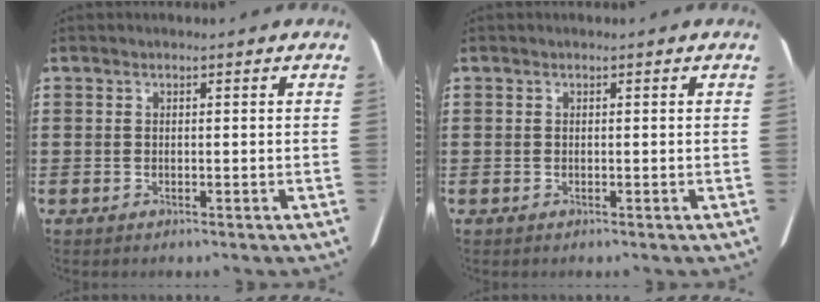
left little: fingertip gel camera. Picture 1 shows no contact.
{"total": 0.0}